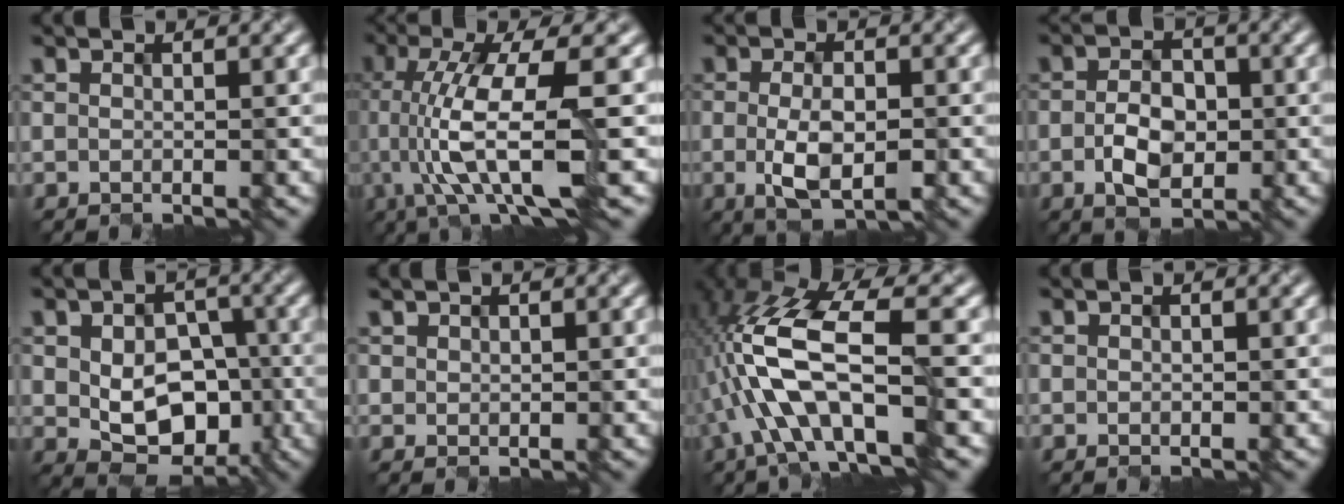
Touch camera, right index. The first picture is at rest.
{"total": 8.9, "force": [-1.9, 2.4, 8.4], "torque": [-0.166, -0.006, -0.027]}
{"total": 4.2, "force": [-1.2, 1.7, 3.6], "torque": [-0.075, -0.005, -0.016]}
{"total": 3.8, "force": [-1.0, 2.6, 2.6], "torque": [-0.052, 0.000, -0.013]}
{"total": 7.1, "force": [-1.0, 5.0, 4.9], "torque": [-0.081, -0.010, -0.007]}
{"total": 0.7, "force": [0.5, 0.3, -0.4], "torque": [-0.001, 0.002, 0.024]}
{"total": 11.2, "force": [-3.3, 4.0, 9.9], "torque": [-0.210, 0.012, -0.057]}
{"total": 0.0}